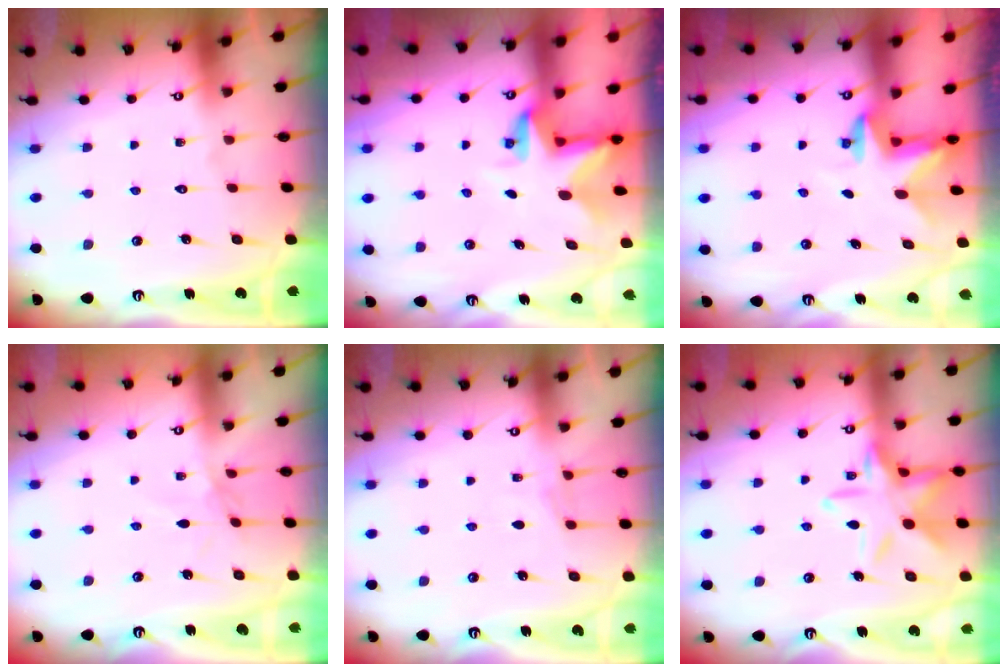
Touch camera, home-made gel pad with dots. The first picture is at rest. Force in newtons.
{"total": 3.5, "press": 3.5, "slide": 0.2}
{"total": 2.5, "press": 2.5, "slide": 0.4}
{"total": 1.7, "press": 1.7, "slide": 0.4}
{"total": 3.7, "press": 3.7, "slide": 0.4}
{"total": 14.5, "press": 14.4, "slide": 1.0}